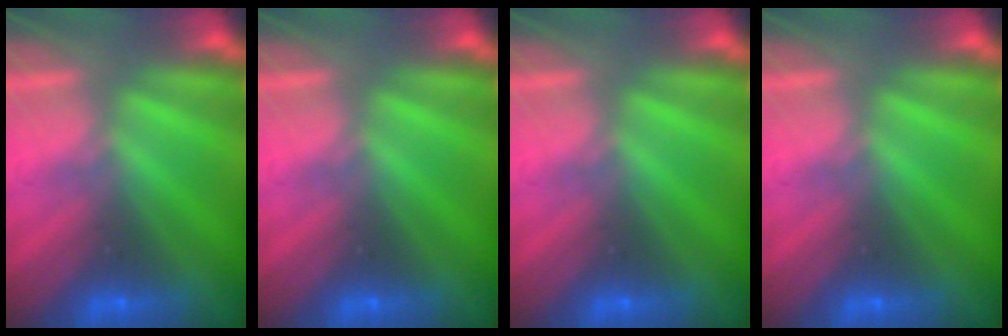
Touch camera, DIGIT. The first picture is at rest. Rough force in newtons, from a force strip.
{"total": 0.0}
{"total": 0.0}
{"total": 0.0}